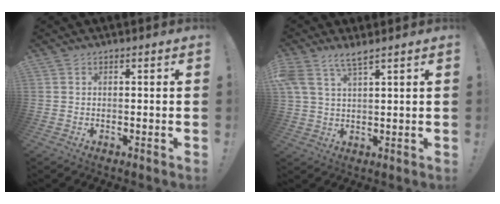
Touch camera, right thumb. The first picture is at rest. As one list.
[{"total": 5.4, "force": [4.3, 1.3, 3.1], "torque": [-0.070, -0.016, 0.082]}]